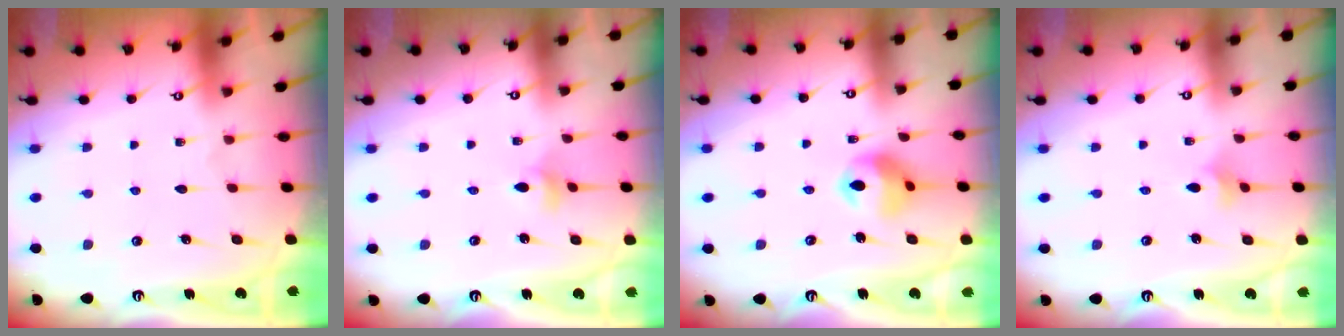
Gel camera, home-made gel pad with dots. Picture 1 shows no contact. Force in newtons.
{"total": 3.2, "press": 3.2, "slide": 0.5}
{"total": 10.4, "press": 10.3, "slide": 1.3}
{"total": 2.5, "press": 2.5, "slide": 0.6}